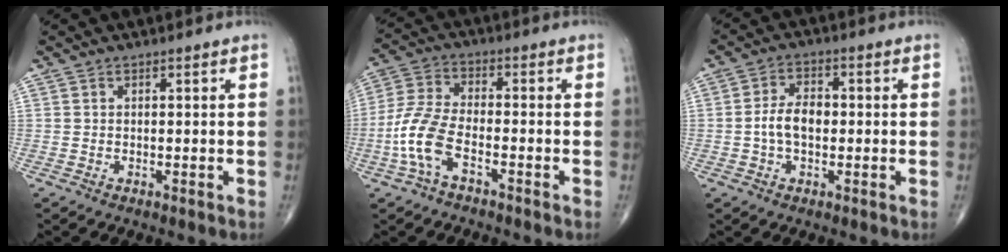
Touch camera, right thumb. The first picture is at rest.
{"total": 9.1, "force": [-3.7, 4.1, 7.2], "torque": [-0.168, 0.027, -0.080]}
{"total": 5.9, "force": [-0.6, 3.6, 4.6], "torque": [-0.084, 0.018, -0.017]}